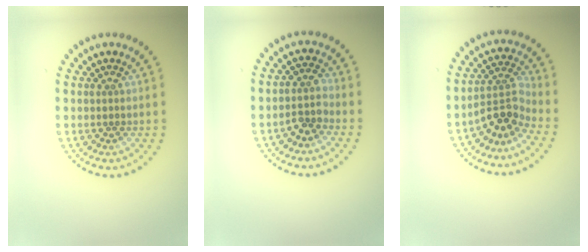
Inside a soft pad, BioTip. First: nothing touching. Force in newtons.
{"total": 2.2, "press": 1.8, "slide": 1.2}
{"total": 3.5, "press": 2.4, "slide": 2.5}